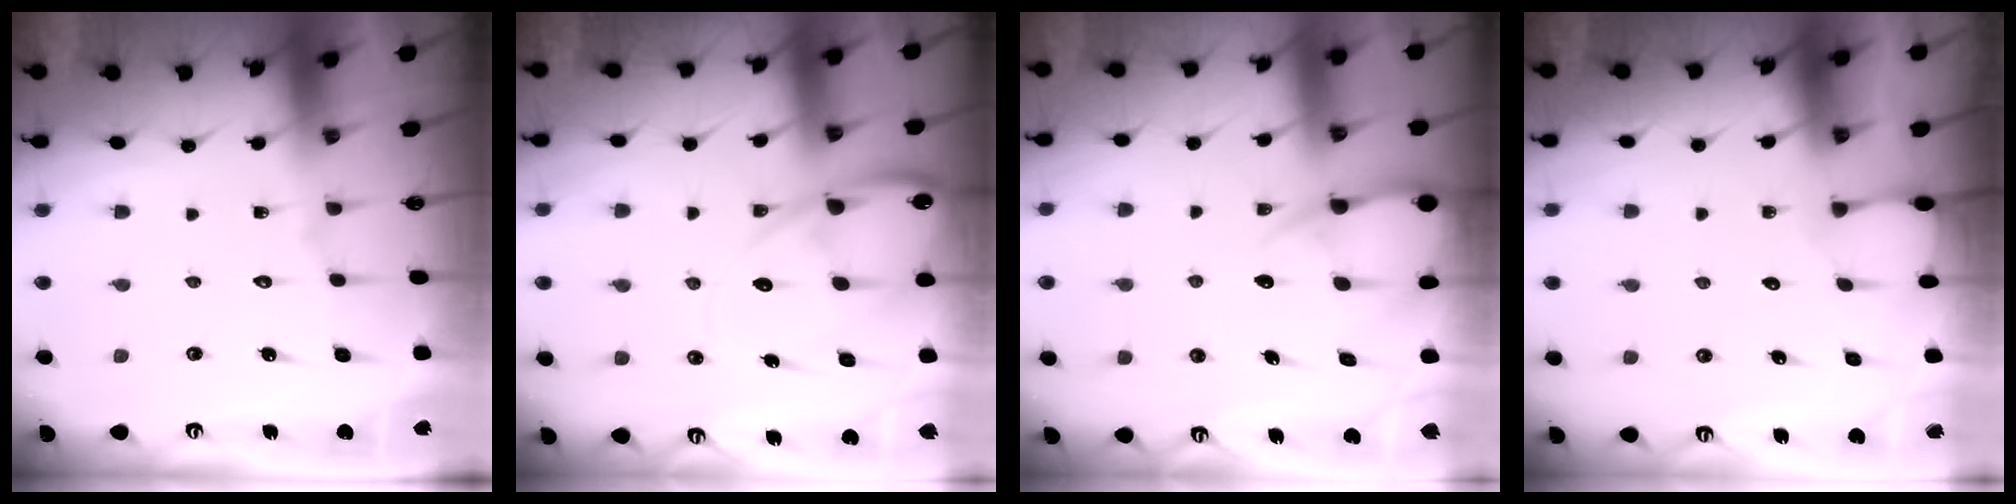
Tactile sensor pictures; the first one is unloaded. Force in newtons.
{"total": 12.7, "press": 12.6, "slide": 1.4}
{"total": 8.4, "press": 8.4, "slide": 0.9}
{"total": 1.0, "press": 0.9, "slide": 0.1}